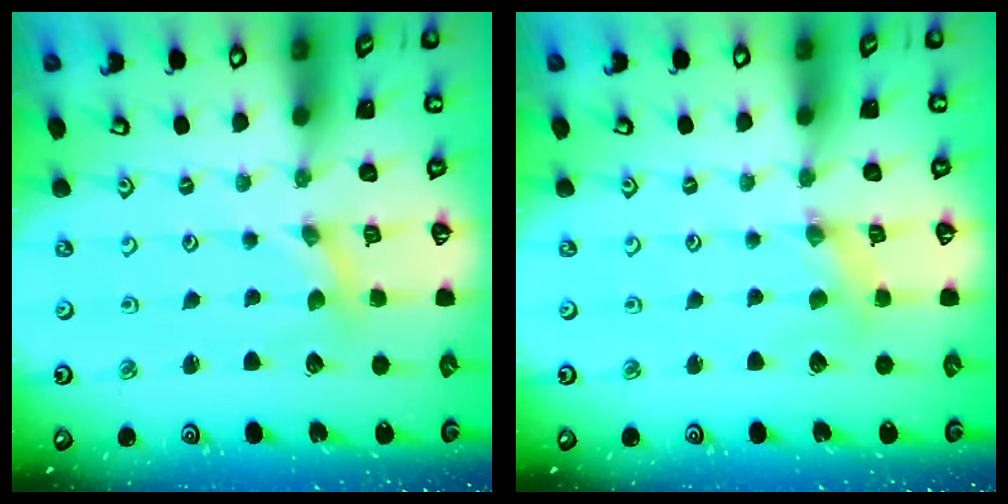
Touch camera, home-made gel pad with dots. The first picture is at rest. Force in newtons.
{"total": 1.3, "press": 1.3, "slide": 0.4}